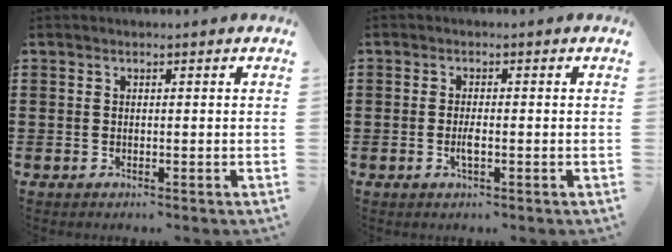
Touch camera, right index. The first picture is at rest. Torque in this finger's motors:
{"motor_torque": [2.14, 0.00, 0.28, 0.05]}